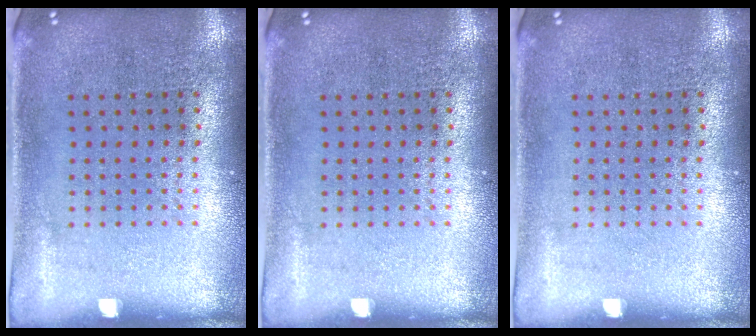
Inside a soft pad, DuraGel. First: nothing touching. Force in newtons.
{"total": 0.0}
{"total": 0.0}